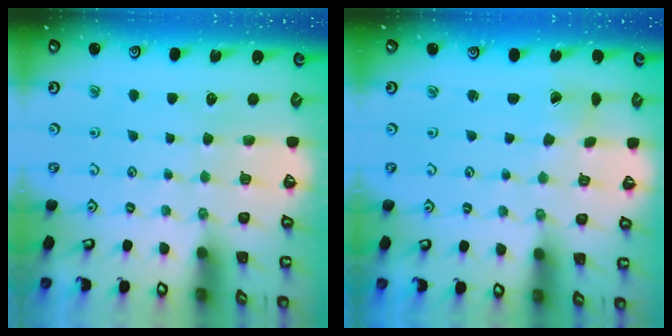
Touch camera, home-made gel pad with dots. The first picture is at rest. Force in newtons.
{"total": 0.6, "press": 0.5, "slide": 0.2}